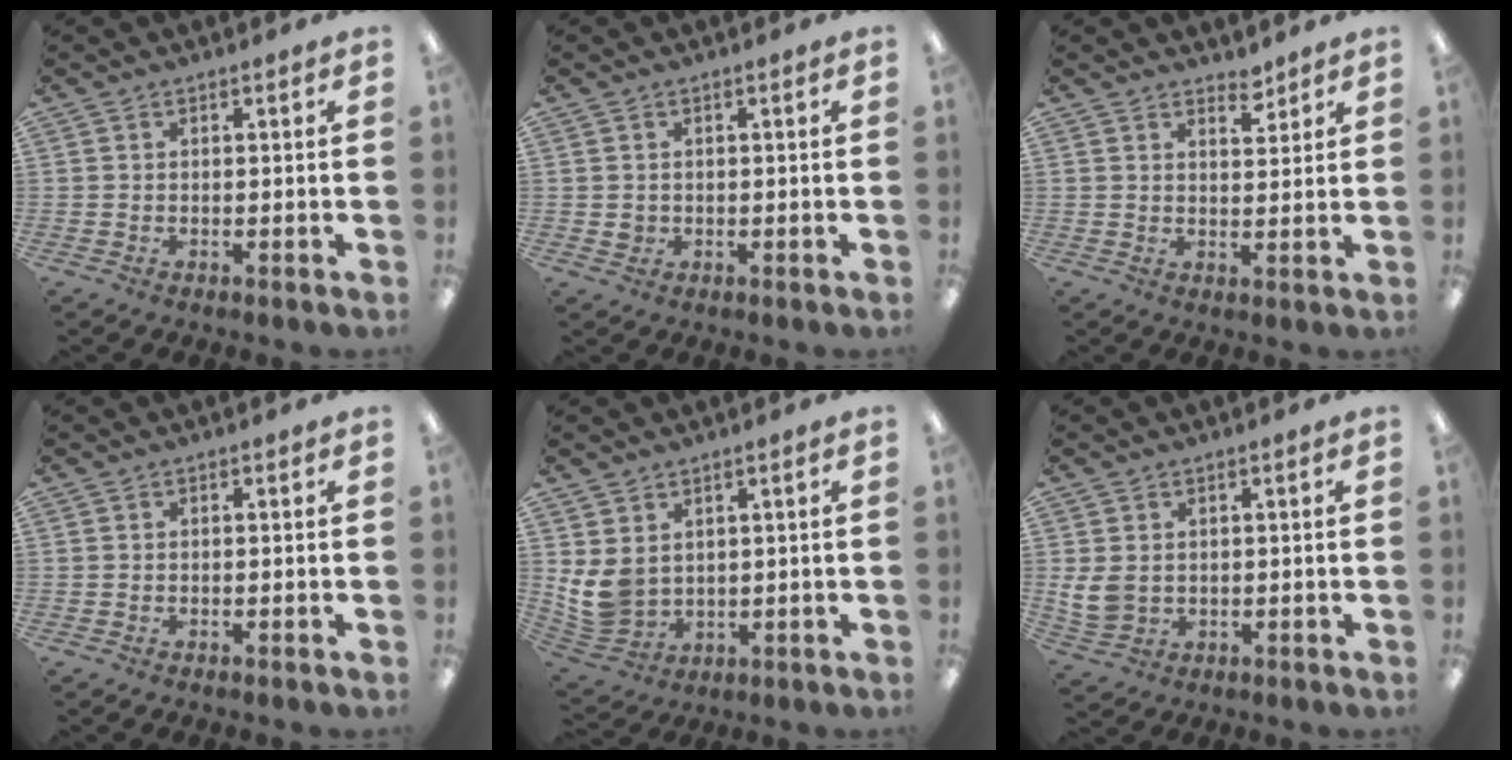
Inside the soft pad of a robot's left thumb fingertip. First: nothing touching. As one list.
[{"total": 1.5, "force": [0.4, 1.4, 0.3], "torque": [-0.007, 0.004, 0.007]}, {"total": 3.8, "force": [3.4, 1.5, 0.9], "torque": [0.003, -0.023, 0.058]}, {"total": 0.0}, {"total": 8.3, "force": [2.2, 6.6, 4.5], "torque": [-0.121, -0.009, 0.046]}, {"total": 5.2, "force": [1.5, 4.2, 2.6], "torque": [-0.057, -0.003, 0.030]}]